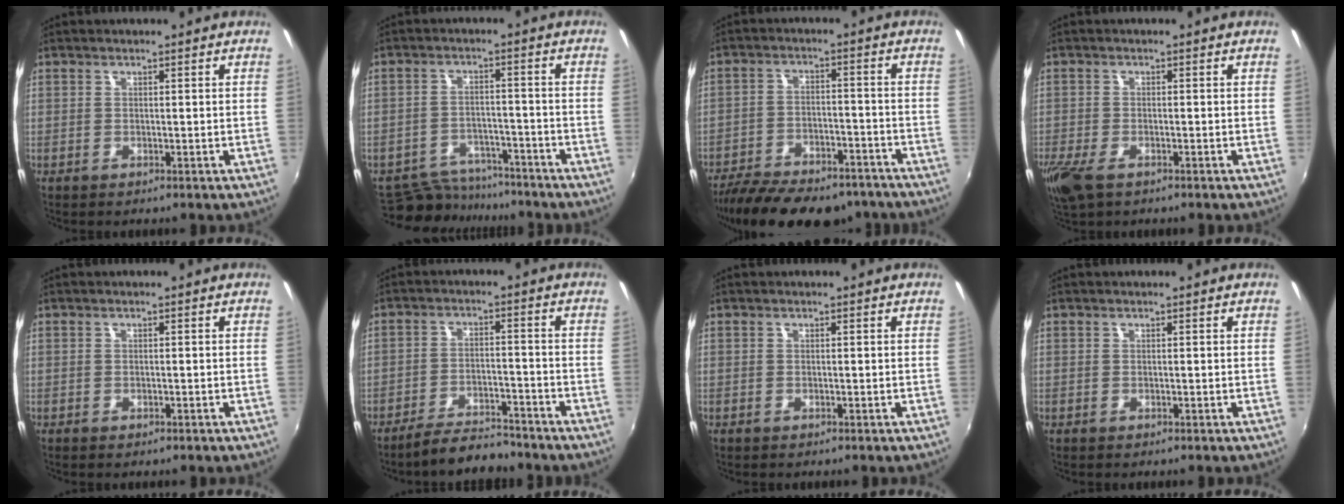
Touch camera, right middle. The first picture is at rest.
{"total": 9.7, "force": [-9.0, 3.4, 1.6], "torque": [-0.050, 0.014, -0.134]}
{"total": 21.8, "force": [-17.7, 7.9, 9.9], "torque": [-0.200, -0.013, -0.247]}
{"total": 6.2, "force": [-3.8, 2.8, 4.0], "torque": [-0.101, -0.024, -0.074]}
{"total": 0.8, "force": [-0.6, 0.4, 0.4], "torque": [-0.007, -0.003, -0.009]}
{"total": 7.7, "force": [-7.1, 1.7, 2.7], "torque": [-0.070, 0.006, -0.109]}
{"total": 0.0}
{"total": 0.0}